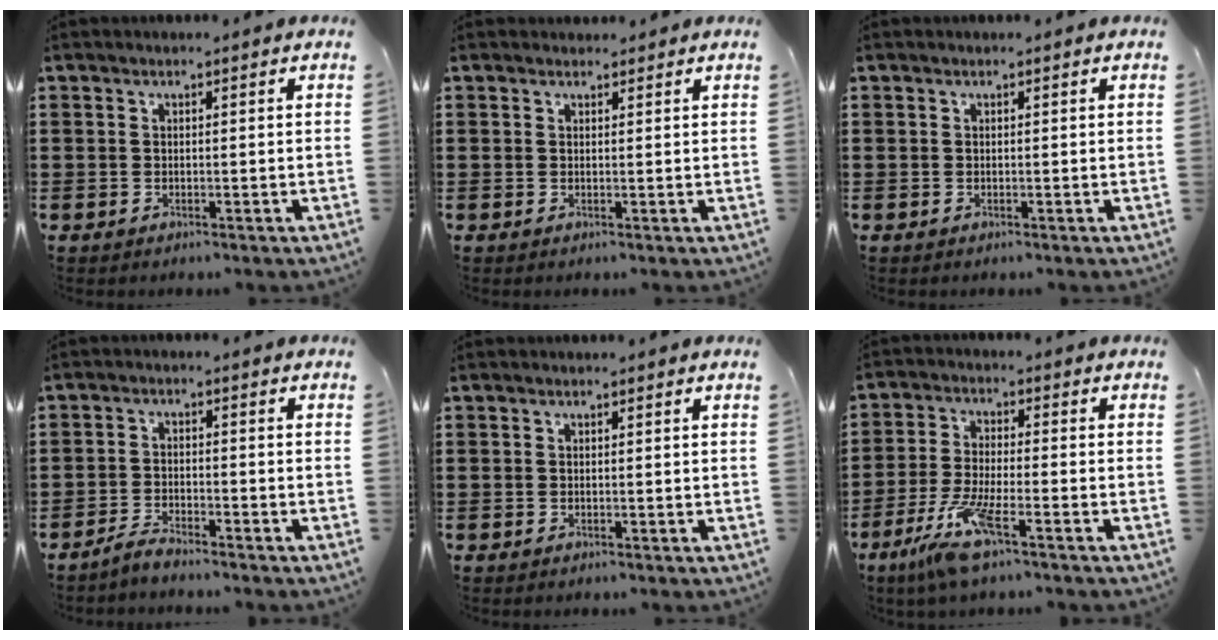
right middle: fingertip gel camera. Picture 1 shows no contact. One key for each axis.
{"total": 0.7, "fx": 0.6, "fy": 0.3, "fz": -0.1, "tx": 0.009, "ty": -0.001, "tz": 0.011}
{"total": 0.0}
{"total": 2.6, "fx": -2.4, "fy": 0.0, "fz": 0.8, "tx": -0.024, "ty": 0.001, "tz": -0.050}
{"total": 0.0}
{"total": 7.5, "fx": -4.6, "fy": 1.0, "fz": 5.9, "tx": -0.133, "ty": -0.016, "tz": -0.087}